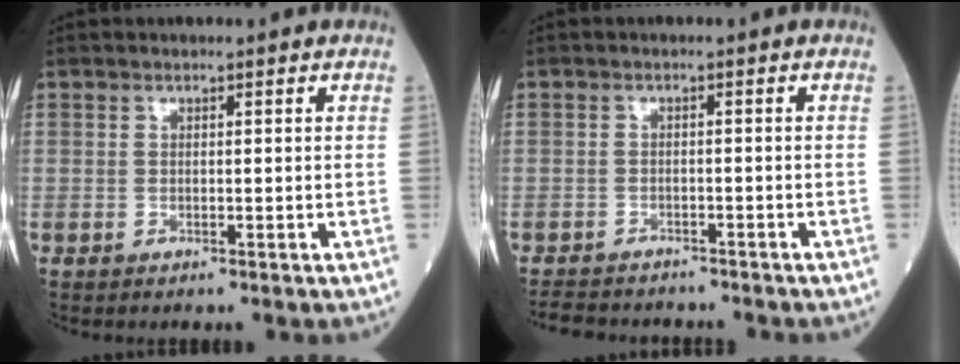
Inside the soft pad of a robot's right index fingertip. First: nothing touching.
{"total": 7.2, "force": [-6.5, 2.4, 1.9], "torque": [-0.030, -0.005, -0.092]}